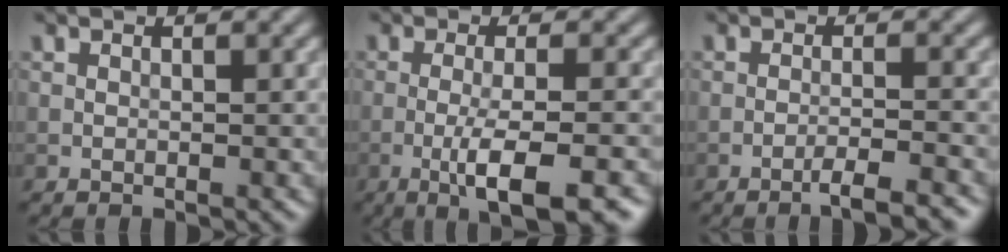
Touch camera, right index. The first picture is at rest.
{"total": 5.7, "force": [-2.6, 0.9, 4.9], "torque": [-0.080, 0.003, -0.048]}
{"total": 3.2, "force": [-2.3, 0.3, 2.2], "torque": [-0.027, 0.009, -0.045]}